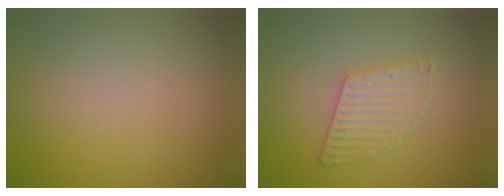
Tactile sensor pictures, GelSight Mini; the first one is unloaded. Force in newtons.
{"total": 2.8, "press": 2.8, "slide": 0.3}